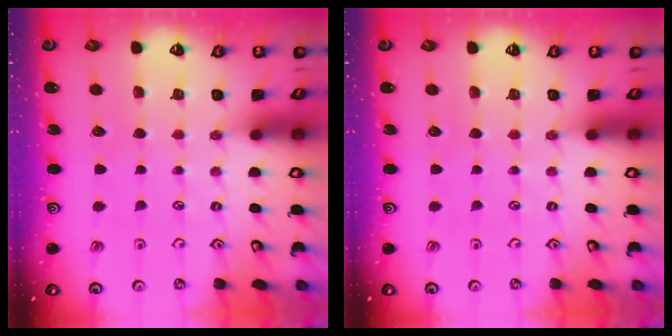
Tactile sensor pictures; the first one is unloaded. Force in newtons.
{"total": 0.0}